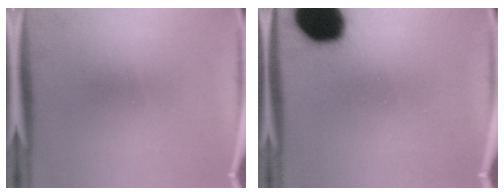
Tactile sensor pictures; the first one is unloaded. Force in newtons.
{"total": 19.0}